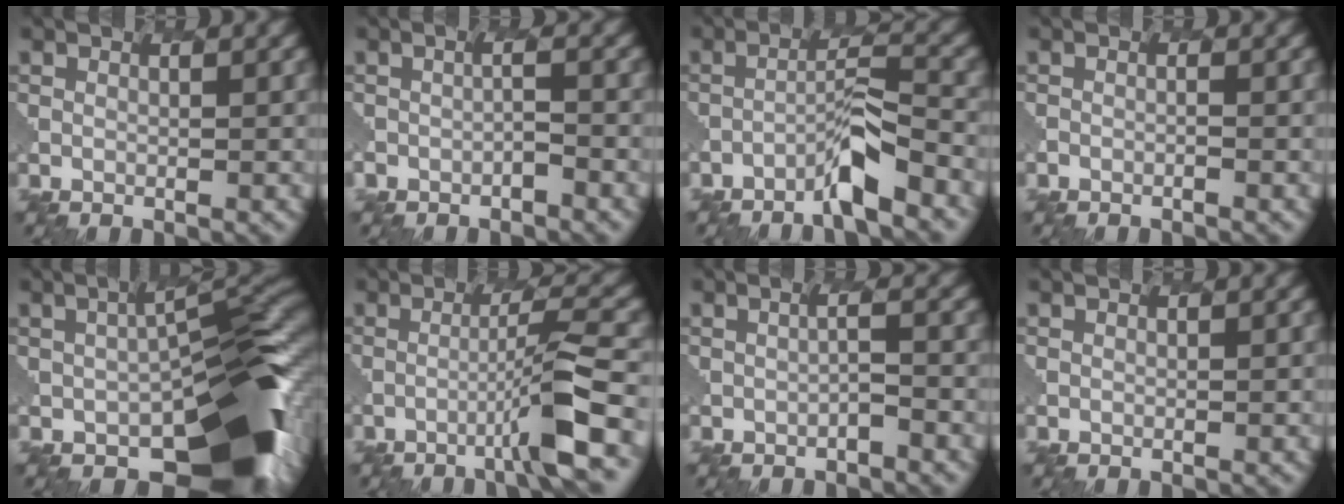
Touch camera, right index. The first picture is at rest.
{"total": 1.8, "force": [-1.5, -0.2, -0.9], "torque": [-0.016, -0.007, -0.029]}
{"total": 3.7, "force": [-3.6, -0.7, 0.2], "torque": [-0.043, 0.011, -0.077]}
{"total": 1.7, "force": [-1.4, -0.3, -0.9], "torque": [-0.004, -0.001, -0.022]}
{"total": 11.6, "force": [-4.1, 5.7, 9.2], "torque": [-0.135, -0.023, -0.073]}
{"total": 3.6, "force": [-2.1, -1.2, 2.8], "torque": [-0.076, 0.016, -0.061]}
{"total": 0.9, "force": [-0.5, -0.5, -0.5], "torque": [-0.022, -0.002, -0.018]}
{"total": 1.0, "force": [0.1, 0.5, 0.8], "torque": [-0.002, 0.007, -0.001]}